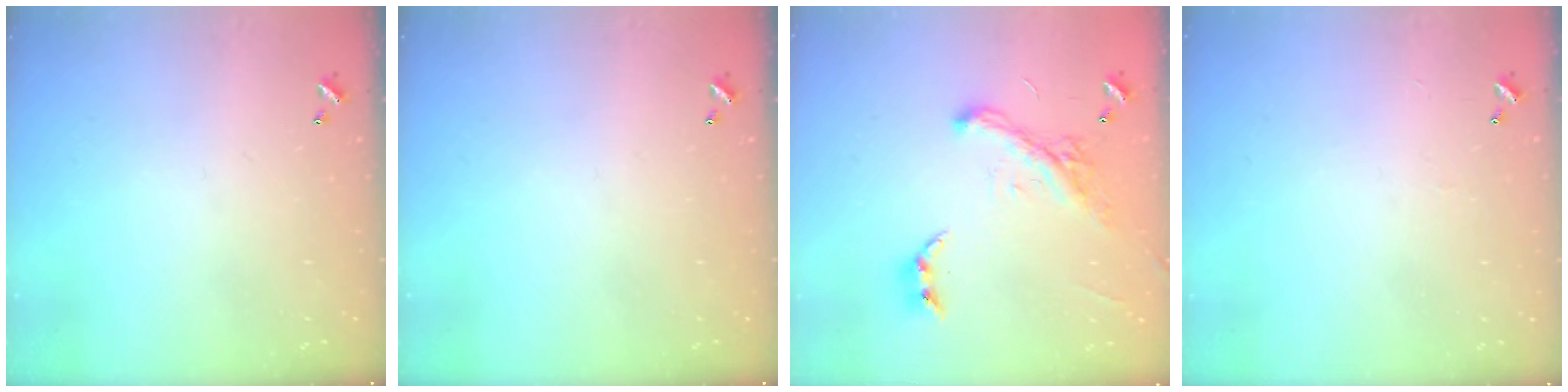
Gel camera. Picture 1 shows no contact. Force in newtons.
{"total": 0.0}
{"total": 2.2, "press": 2.2, "slide": 0.1}
{"total": 2.6, "press": 2.6, "slide": 0.4}